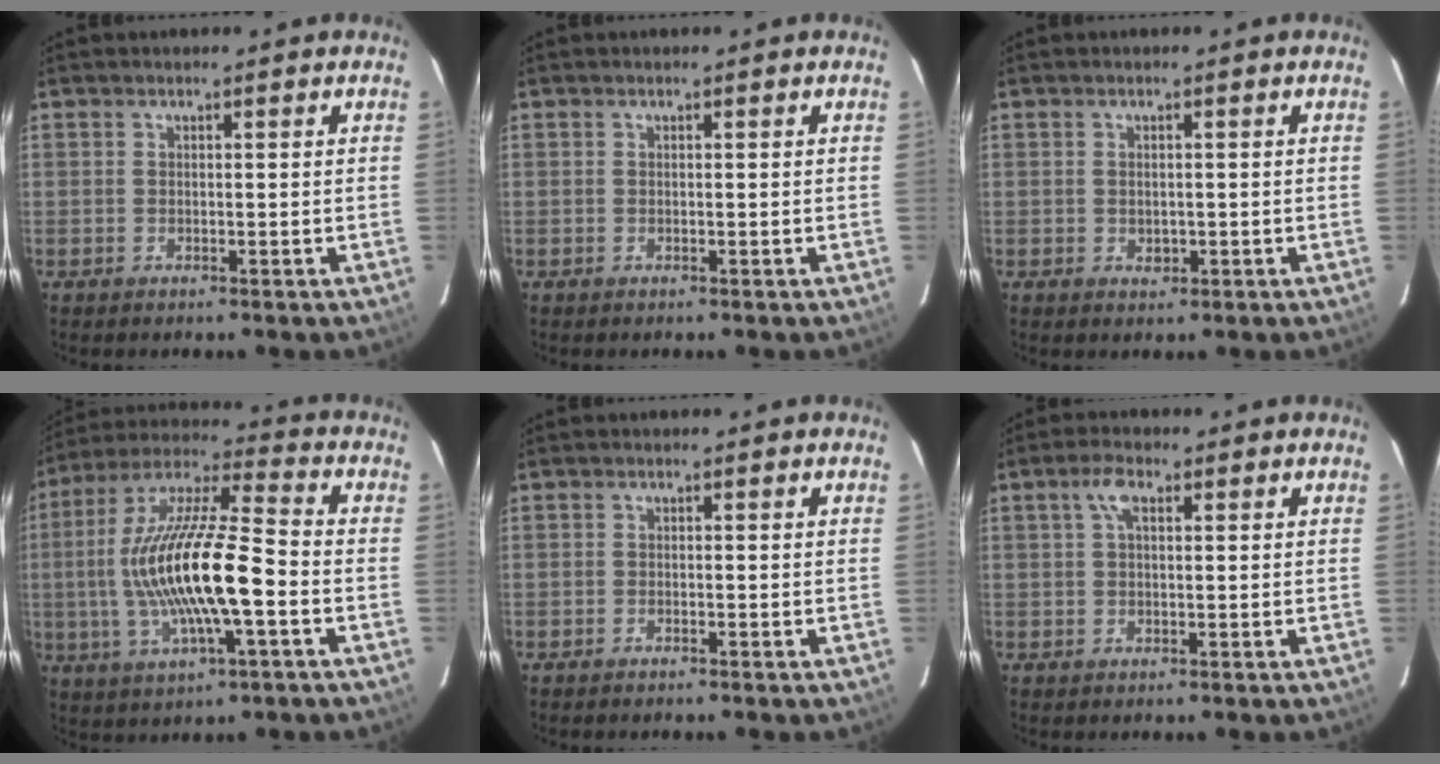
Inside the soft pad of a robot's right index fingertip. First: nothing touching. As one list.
[{"total": 0.0}, {"total": 1.6, "force": [-0.1, 1.4, 0.9], "torque": [-0.013, 0.000, 0.002]}, {"total": 18.7, "force": [-3.0, 3.6, 18.2], "torque": [-0.354, -0.003, -0.058]}, {"total": 0.5, "force": [-0.5, 0.1, 0.0], "torque": [-0.001, -0.001, -0.011]}, {"total": 2.8, "force": [1.3, 1.1, 2.3], "torque": [-0.046, 0.009, 0.022]}]